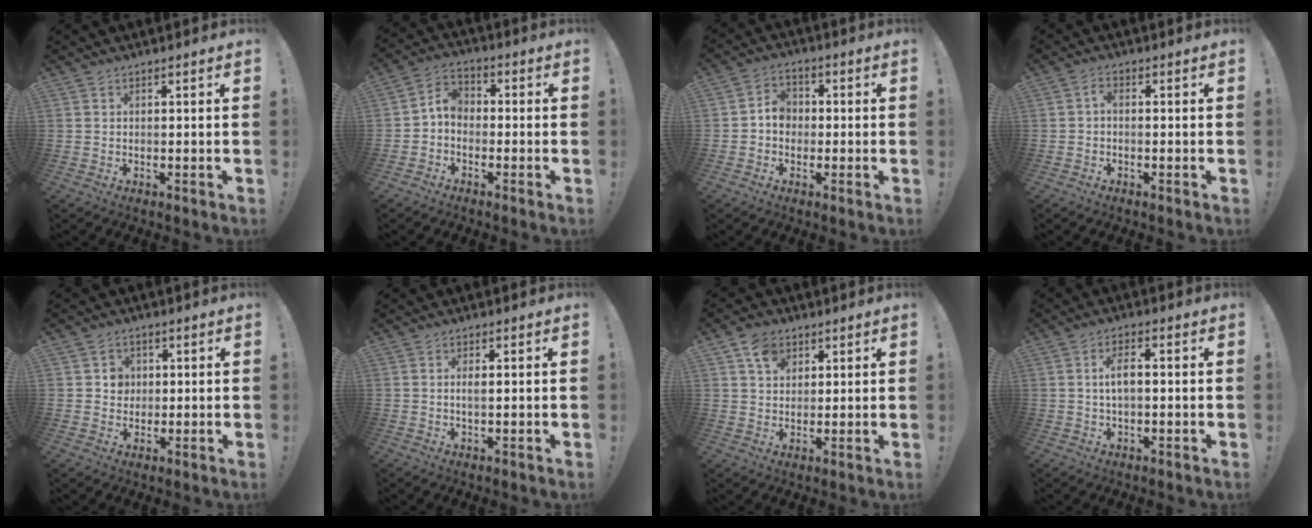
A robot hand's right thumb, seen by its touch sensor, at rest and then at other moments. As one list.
[{"total": 5.3, "force": [-2.1, 3.9, 2.9], "torque": [-0.065, 0.022, -0.034]}, {"total": 5.5, "force": [-1.0, 4.7, 2.7], "torque": [-0.044, 0.018, -0.016]}, {"total": 1.7, "force": [-0.8, 0.8, 1.3], "torque": [-0.032, 0.011, -0.013]}, {"total": 4.8, "force": [0.9, 4.6, 1.3], "torque": [-0.020, 0.001, 0.017]}, {"total": 1.8, "force": [0.1, 0.5, 1.8], "torque": [-0.024, -0.004, -0.001]}, {"total": 7.0, "force": [3.7, 5.2, 2.9], "torque": [-0.038, -0.013, 0.068]}, {"total": 4.9, "force": [0.2, 2.1, 4.5], "torque": [-0.080, 0.011, 0.002]}]